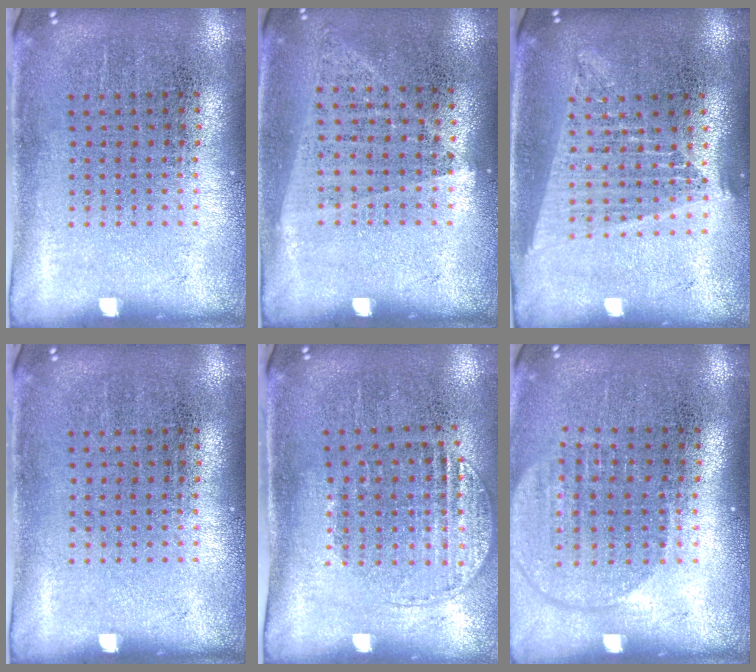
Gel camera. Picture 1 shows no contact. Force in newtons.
{"total": 1.0, "press": 0.9, "slide": 0.5}
{"total": 1.8, "press": 1.6, "slide": 0.8}
{"total": 0.0}
{"total": 1.3, "press": 1.1, "slide": 0.6}
{"total": 1.8, "press": 1.5, "slide": 0.9}